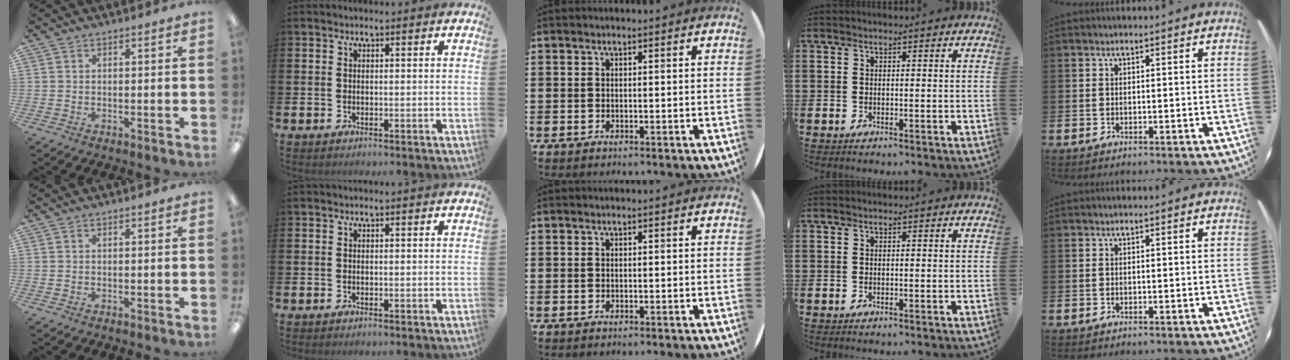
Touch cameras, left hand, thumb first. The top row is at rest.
{}